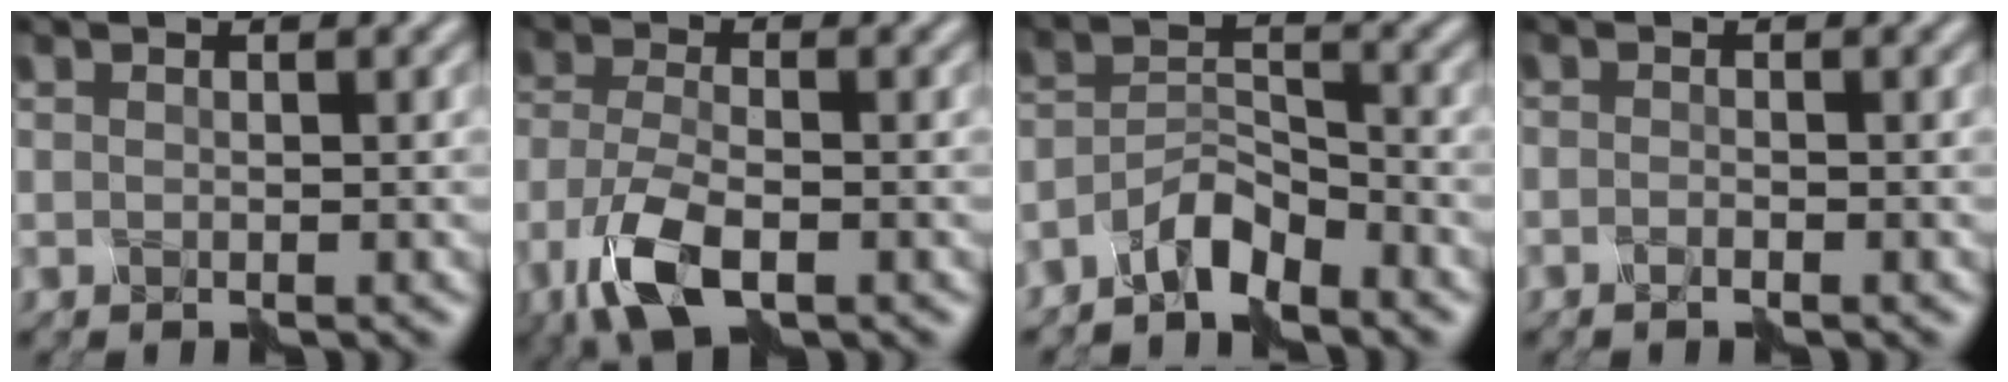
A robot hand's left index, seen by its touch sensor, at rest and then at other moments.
{"total": 7.2, "force": [-4.2, 3.0, 5.0], "torque": [-0.129, -0.008, -0.089]}
{"total": 3.9, "force": [-3.7, 0.5, 1.1], "torque": [-0.022, 0.012, -0.078]}
{"total": 1.3, "force": [-0.9, 0.5, 0.8], "torque": [-0.011, -0.001, -0.027]}